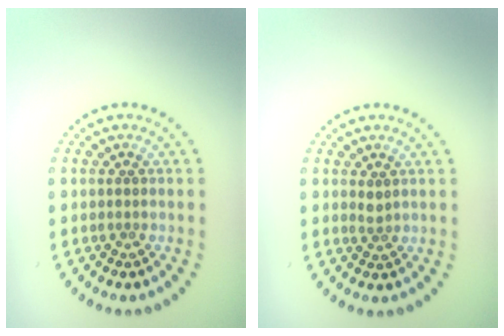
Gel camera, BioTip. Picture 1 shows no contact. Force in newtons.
{"total": 0.8, "press": 0.6, "slide": 0.5}